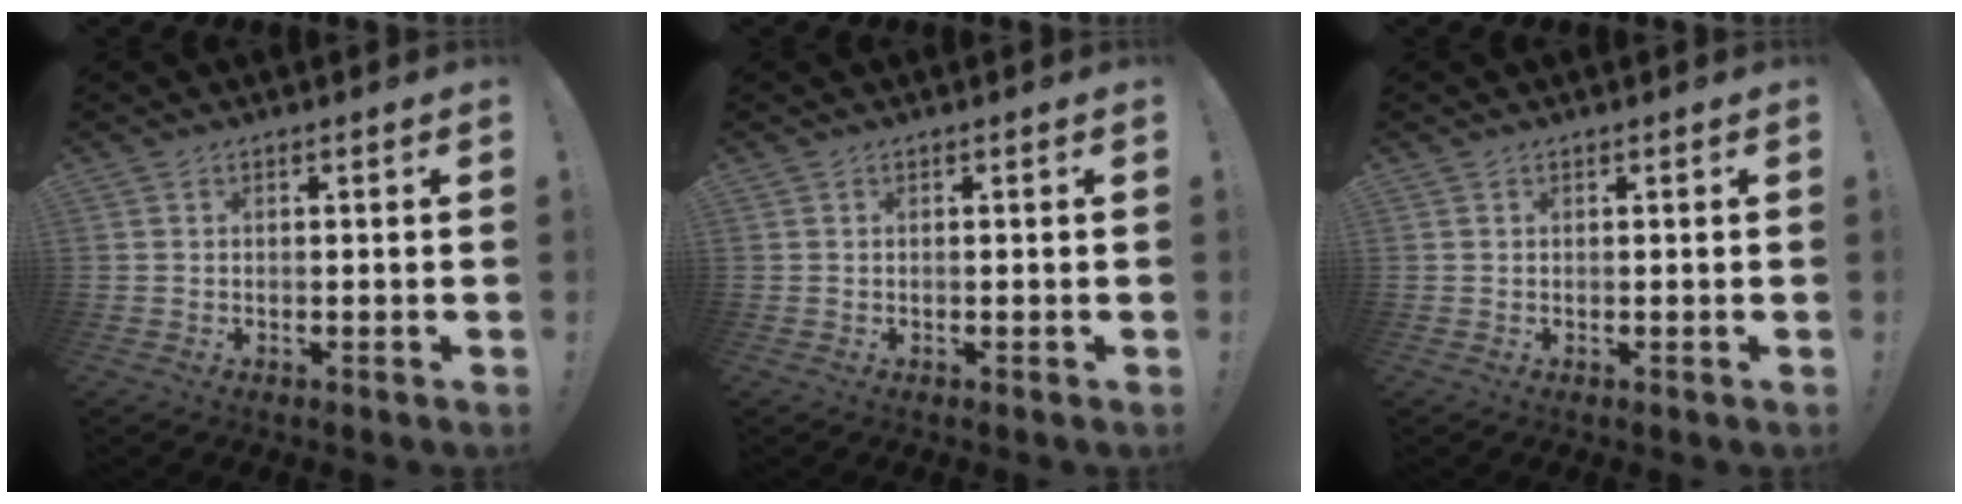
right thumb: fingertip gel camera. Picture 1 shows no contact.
{"total": 0.0}
{"total": 0.0}